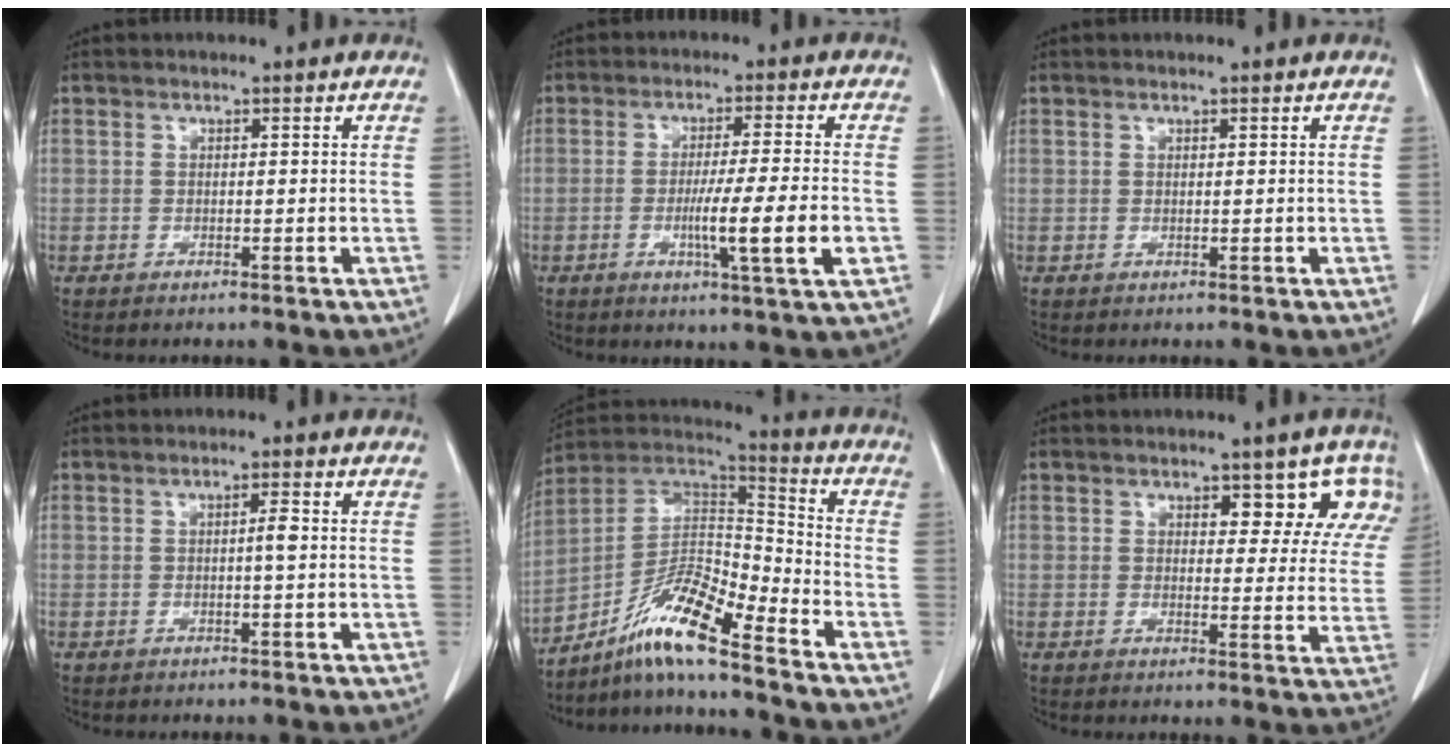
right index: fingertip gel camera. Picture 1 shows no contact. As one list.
[{"total": 9.3, "force": [-2.3, -0.9, 9.0], "torque": [-0.149, -0.019, -0.039]}, {"total": 0.0}, {"total": 1.6, "force": [0.0, 0.0, 1.6], "torque": [-0.027, 0.001, 0.000]}, {"total": 12.5, "force": [-8.8, 0.7, 8.8], "torque": [-0.164, 0.019, -0.162]}, {"total": 7.7, "force": [4.8, 3.7, 4.6], "torque": [-0.030, 0.000, 0.047]}]